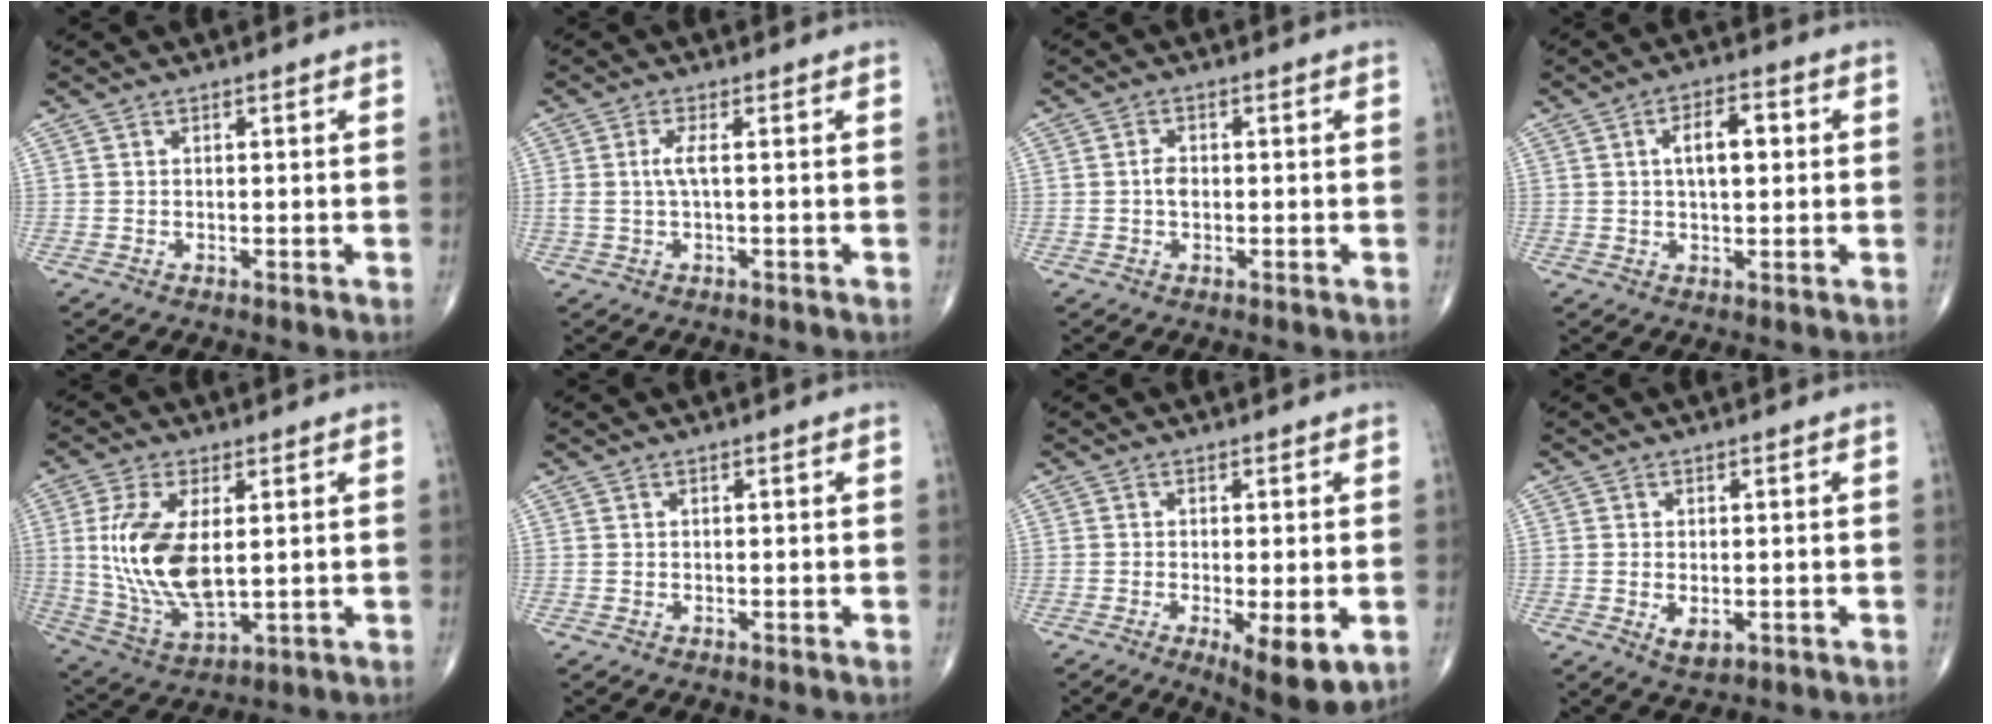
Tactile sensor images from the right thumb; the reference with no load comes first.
{"total": 2.7, "force": [0.3, 0.5, 2.6], "torque": [-0.068, 0.005, 0.007]}
{"total": 2.2, "force": [-0.1, 1.5, 1.7], "torque": [-0.025, 0.003, -0.005]}
{"total": 6.7, "force": [1.2, 3.2, 5.8], "torque": [-0.080, 0.009, 0.016]}
{"total": 14.9, "force": [1.8, 7.2, 12.9], "torque": [-0.264, -0.016, 0.047]}
{"total": 0.0}
{"total": 8.4, "force": [-2.5, 2.5, 7.6], "torque": [-0.111, -0.021, -0.035]}
{"total": 3.1, "force": [-0.7, 1.8, 2.5], "torque": [-0.039, -0.007, -0.005]}